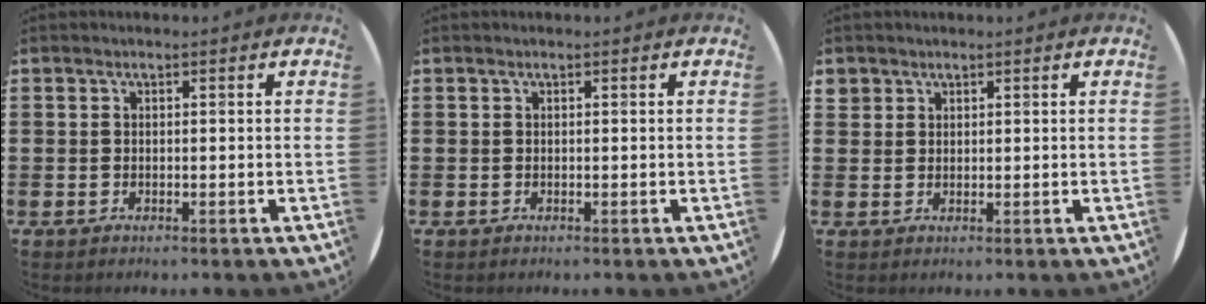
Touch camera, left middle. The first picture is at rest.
{"total": 0.0}
{"total": 1.4, "force": [1.2, 0.8, -0.1], "torque": [0.001, 0.003, 0.024]}